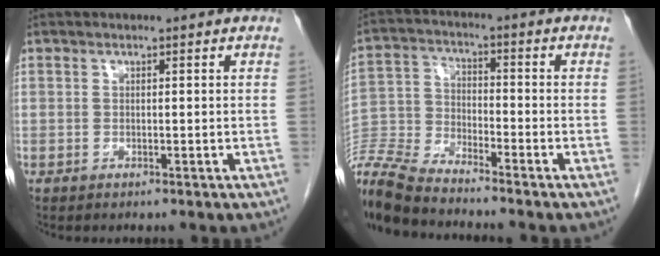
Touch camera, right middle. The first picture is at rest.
{"total": 11.4, "force": [-10.8, 0.2, 3.7], "torque": [-0.079, -0.013, -0.214]}